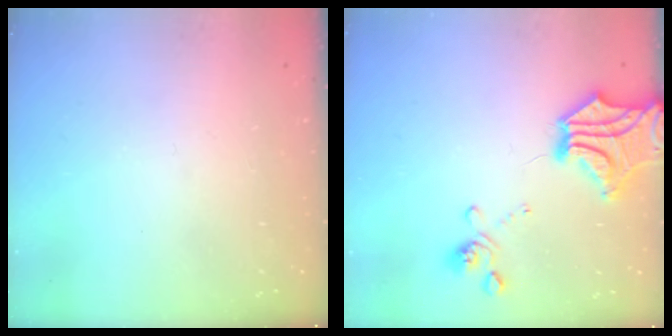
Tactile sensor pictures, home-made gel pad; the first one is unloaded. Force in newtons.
{"total": 9.6, "press": 8.8, "slide": 3.7}